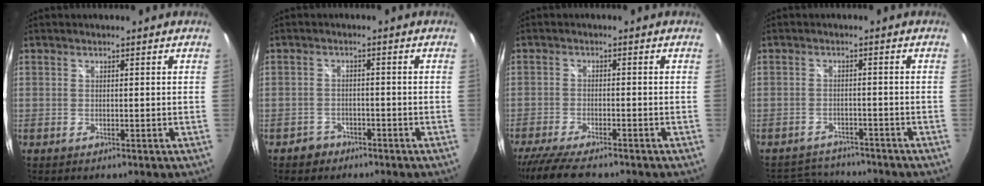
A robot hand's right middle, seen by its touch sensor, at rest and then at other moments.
{"total": 3.2, "force": [-2.2, 2.3, 0.3], "torque": [-0.014, 0.005, -0.035]}
{"total": 9.3, "force": [-7.8, 1.6, 4.8], "torque": [-0.117, -0.035, -0.137]}
{"total": 8.6, "force": [-8.0, 2.6, 1.6], "torque": [-0.049, 0.009, -0.121]}